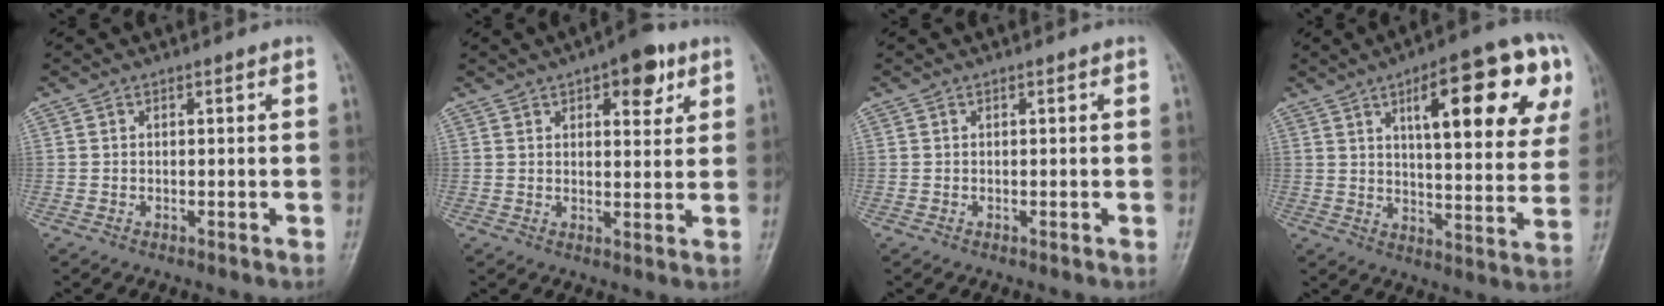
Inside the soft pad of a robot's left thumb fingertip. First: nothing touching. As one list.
[{"total": 8.4, "force": [4.4, 3.8, 6.1], "torque": [-0.053, -0.015, 0.055]}, {"total": 0.0}, {"total": 22.3, "force": [9.0, 6.9, 19.2], "torque": [-0.231, -0.010, 0.123]}]